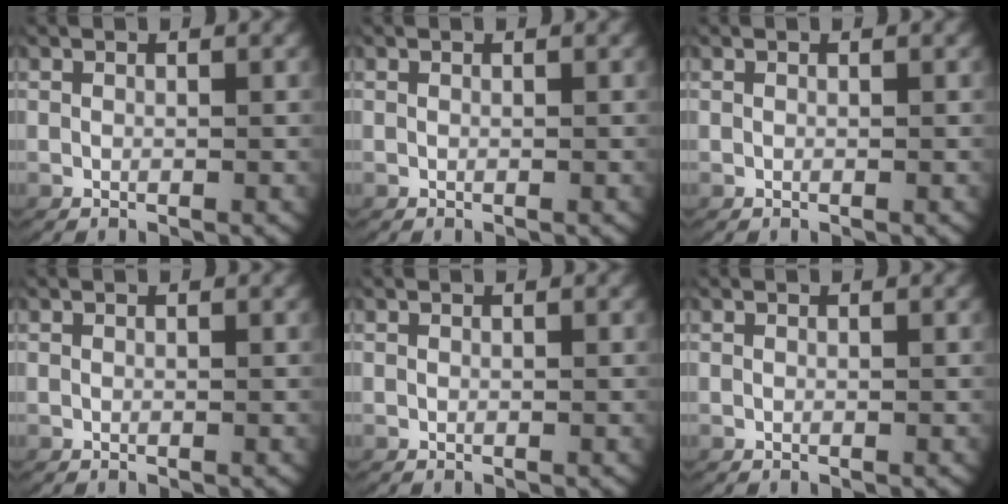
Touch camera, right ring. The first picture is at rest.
{"total": 0.0}
{"total": 0.0}
{"total": 0.0}
{"total": 0.0}
{"total": 0.0}